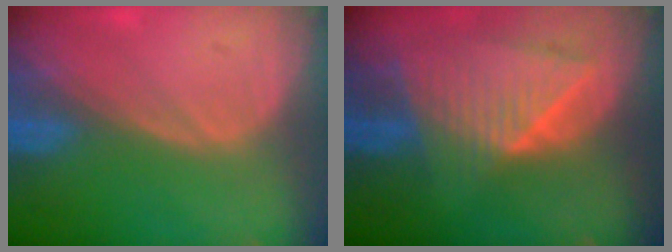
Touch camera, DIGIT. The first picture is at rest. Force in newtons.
{"total": 9.0, "press": 7.9, "slide": 4.3}